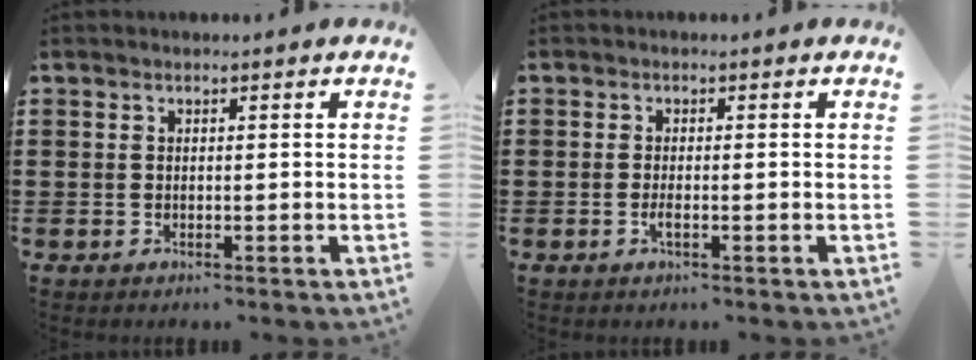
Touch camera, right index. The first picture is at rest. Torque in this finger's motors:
{"motor_torque": [0.96, 0.93, 0.15, 0.03]}